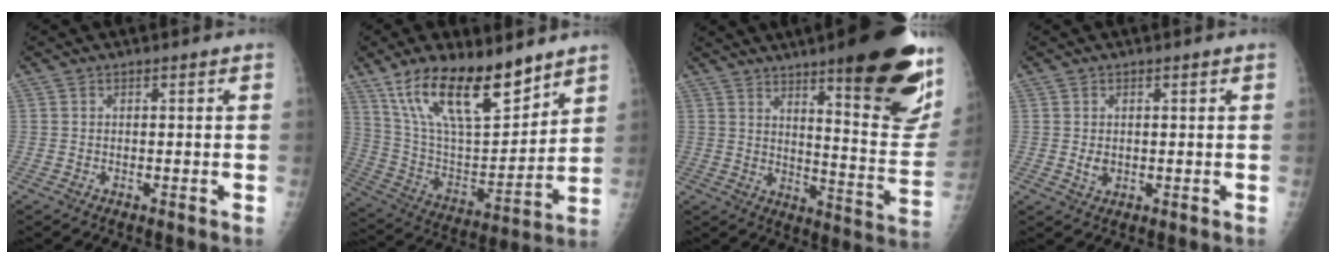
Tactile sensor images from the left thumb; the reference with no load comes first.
{"total": 21.3, "force": [14.3, 7.7, 13.7], "torque": [-0.209, -0.067, 0.269]}
{"total": 24.7, "force": [14.5, 5.0, 19.4], "torque": [-0.229, -0.079, 0.204]}
{"total": 2.1, "force": [0.1, 1.6, 1.3], "torque": [-0.016, -0.003, 0.008]}